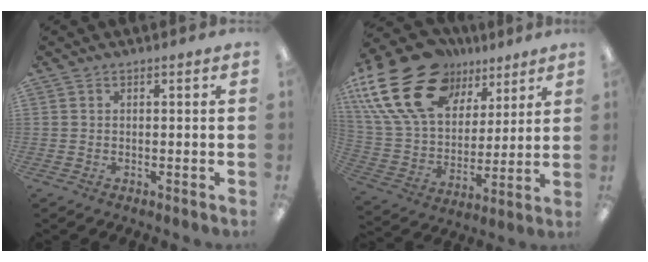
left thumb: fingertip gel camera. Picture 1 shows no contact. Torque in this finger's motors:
{"motor_torque": [0.30, 0.87, 1.79, -0.98, 0.57]}